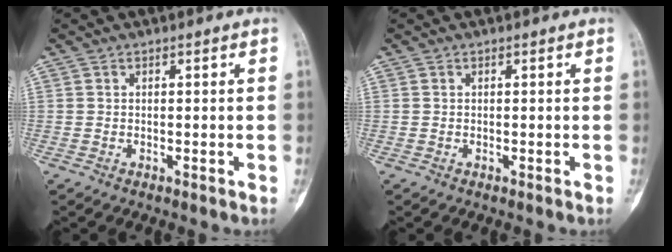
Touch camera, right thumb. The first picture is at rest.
{"total": 0.0}